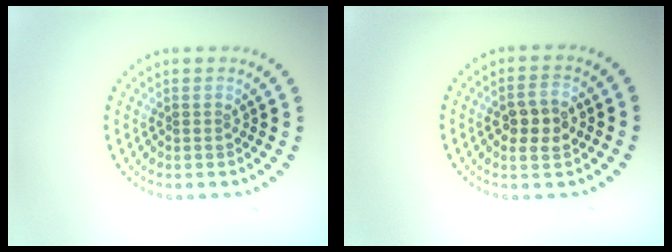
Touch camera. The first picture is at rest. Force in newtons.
{"total": 2.9, "press": 2.8, "slide": 0.2}